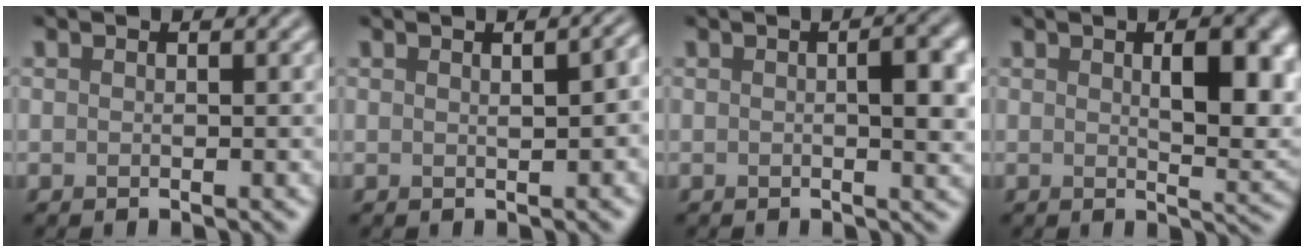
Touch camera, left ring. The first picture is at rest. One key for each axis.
{"total": 2.3, "fx": 0.5, "fy": 0.6, "fz": 2.2, "tx": -0.026, "ty": 0.010, "tz": 0.009}
{"total": 3.8, "fx": 0.3, "fy": 1.0, "fz": 3.7, "tx": -0.051, "ty": 0.004, "tz": 0.003}
{"total": 6.5, "fx": 1.4, "fy": 2.3, "fz": 5.9, "tx": -0.072, "ty": -0.001, "tz": 0.029}